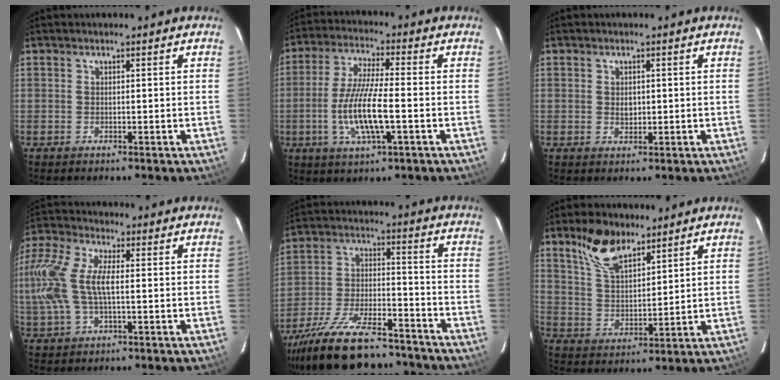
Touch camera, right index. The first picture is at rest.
{"total": 11.8, "force": [-2.9, 2.1, 11.3], "torque": [-0.227, -0.007, -0.057]}
{"total": 1.9, "force": [0.1, 1.6, 1.1], "torque": [-0.016, 0.002, 0.002]}
{"total": 15.1, "force": [0.1, 7.1, 13.3], "torque": [-0.285, 0.012, -0.002]}
{"total": 23.3, "force": [-19.2, 7.4, 10.9], "torque": [-0.214, -0.022, -0.293]}
{"total": 9.8, "force": [7.0, 4.3, 5.3], "torque": [-0.099, 0.012, 0.140]}